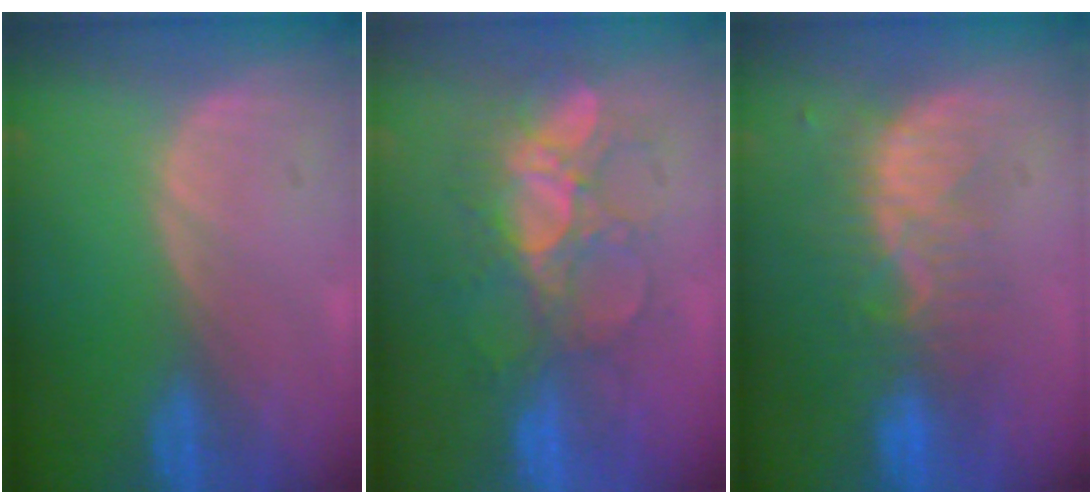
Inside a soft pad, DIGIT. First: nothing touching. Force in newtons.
{"total": 9.5, "press": 8.5, "slide": 4.2}
{"total": 8.1, "press": 7.3, "slide": 3.6}